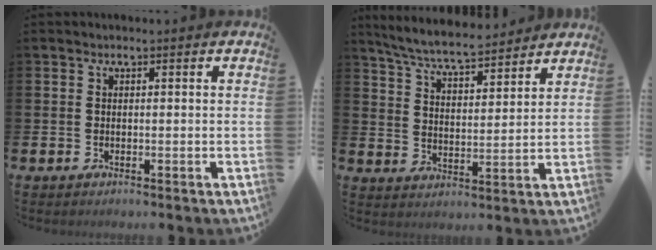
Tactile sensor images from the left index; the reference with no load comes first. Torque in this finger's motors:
{"motor_torque": [1.07, -1.07, 0.66, 0.11]}